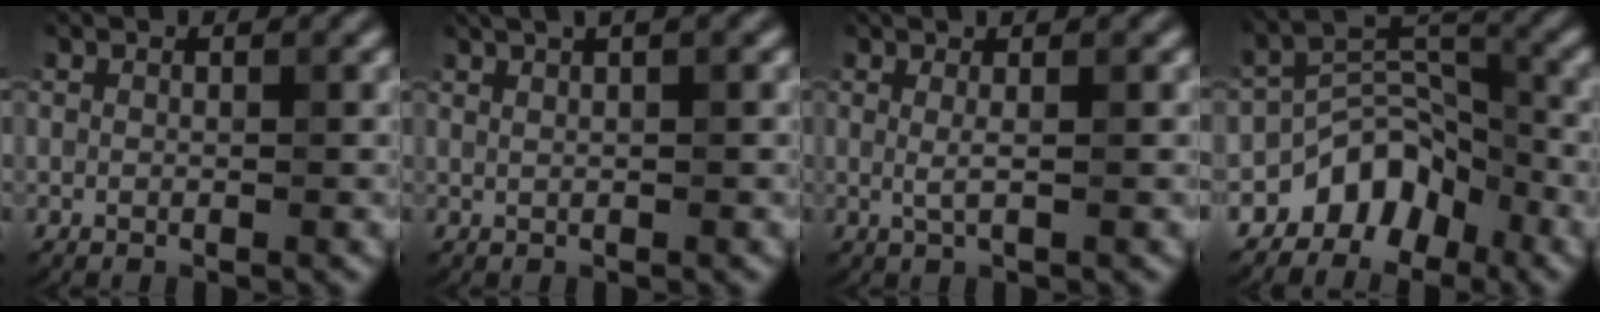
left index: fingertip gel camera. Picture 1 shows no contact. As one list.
[{"total": 4.6, "force": [2.9, 1.8, 3.2], "torque": [-0.026, 0.025, 0.022]}, {"total": 1.6, "force": [0.3, 0.4, 1.5], "torque": [-0.026, -0.004, 0.001]}, {"total": 5.5, "force": [-3.5, 3.6, 2.3], "torque": [-0.015, 0.006, -0.065]}]